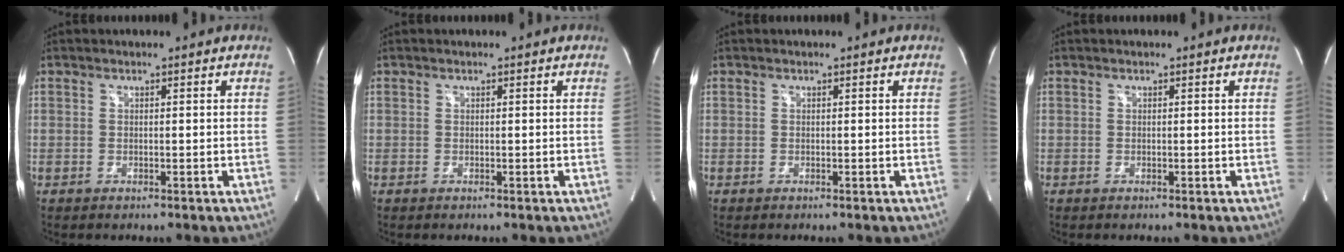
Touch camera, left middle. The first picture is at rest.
{"total": 0.0}
{"total": 0.0}
{"total": 0.0}